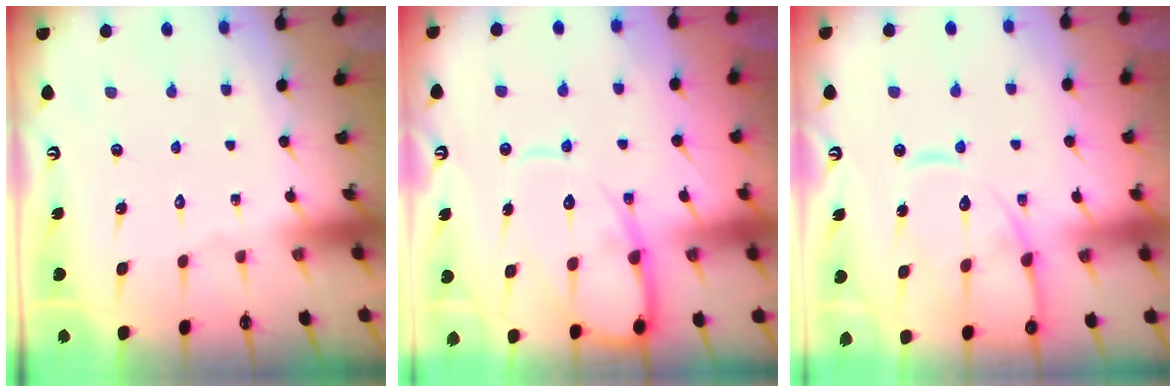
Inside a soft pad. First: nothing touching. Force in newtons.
{"total": 11.9, "press": 11.8, "slide": 1.3}
{"total": 13.0, "press": 13.0, "slide": 1.3}